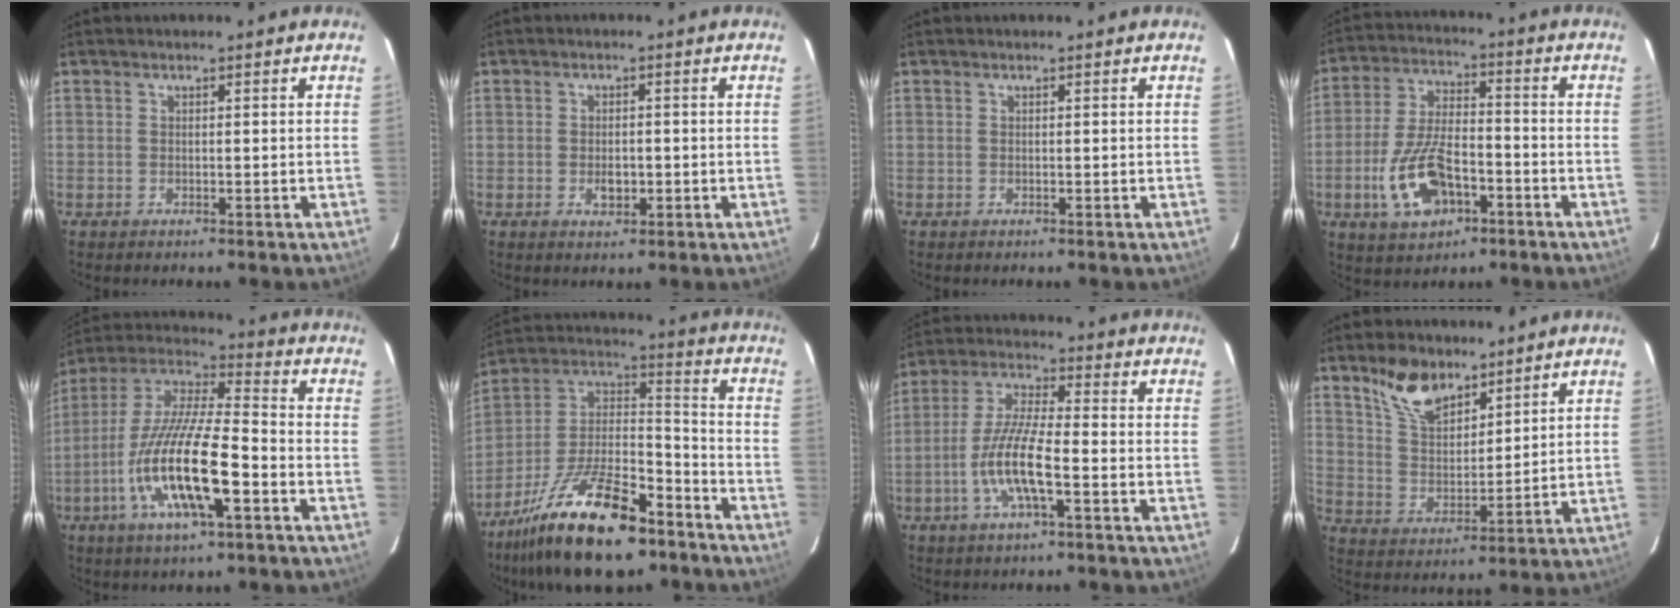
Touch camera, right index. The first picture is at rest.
{"total": 2.9, "force": [-0.7, 2.0, 2.0], "torque": [-0.034, 0.000, -0.009]}
{"total": 0.0}
{"total": 13.4, "force": [-5.3, 6.9, 10.1], "torque": [-0.216, 0.003, -0.088]}
{"total": 19.3, "force": [-7.0, 4.8, 17.3], "torque": [-0.341, -0.021, -0.138]}
{"total": 23.9, "force": [-15.5, 9.1, 15.7], "torque": [-0.303, -0.006, -0.258]}
{"total": 10.3, "force": [-3.7, 1.9, 9.5], "torque": [-0.199, -0.002, -0.072]}
{"total": 10.0, "force": [7.3, 4.6, 5.0], "torque": [-0.088, 0.008, 0.143]}